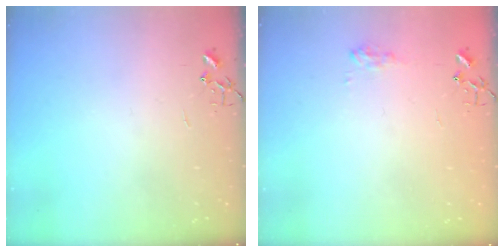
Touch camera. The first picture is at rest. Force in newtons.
{"total": 7.8, "press": 7.8, "slide": 0.7}